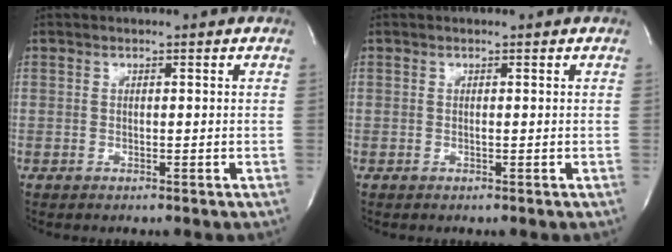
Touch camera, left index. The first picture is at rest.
{"total": 0.0}